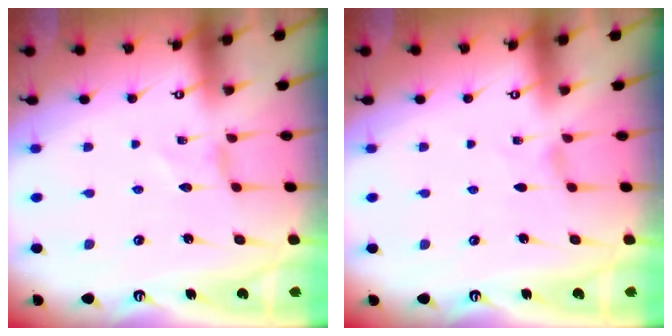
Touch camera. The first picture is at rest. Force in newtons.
{"total": 0.0}